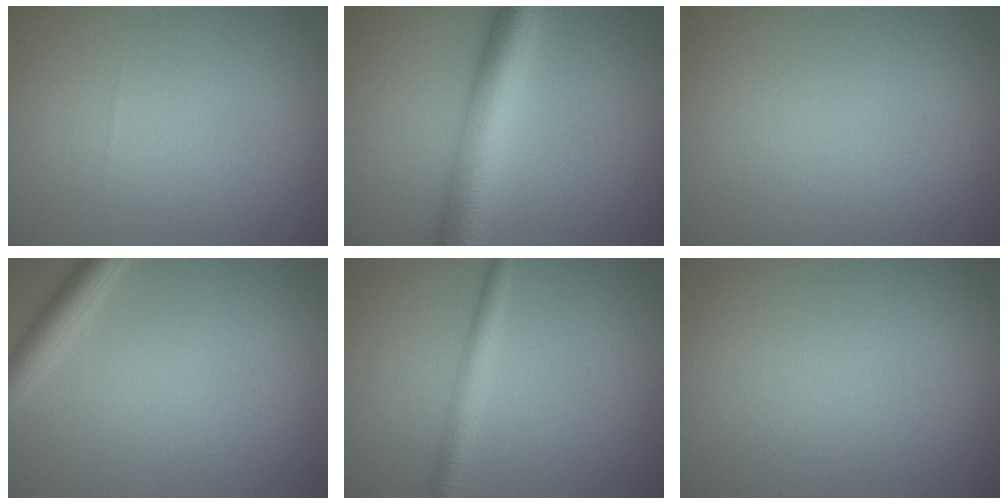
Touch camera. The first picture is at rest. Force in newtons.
{"total": 6.8, "press": 6.8, "slide": 0.0}
{"total": 0.0}
{"total": 2.8, "press": 2.8, "slide": 0.1}
{"total": 2.1, "press": 2.1, "slide": 0.1}
{"total": 0.0}